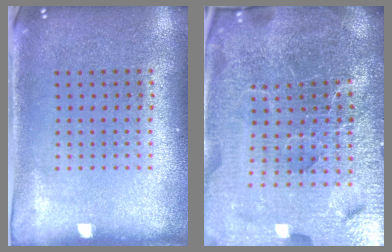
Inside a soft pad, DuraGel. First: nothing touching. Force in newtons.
{"total": 7.2, "press": 6.2, "slide": 3.7}